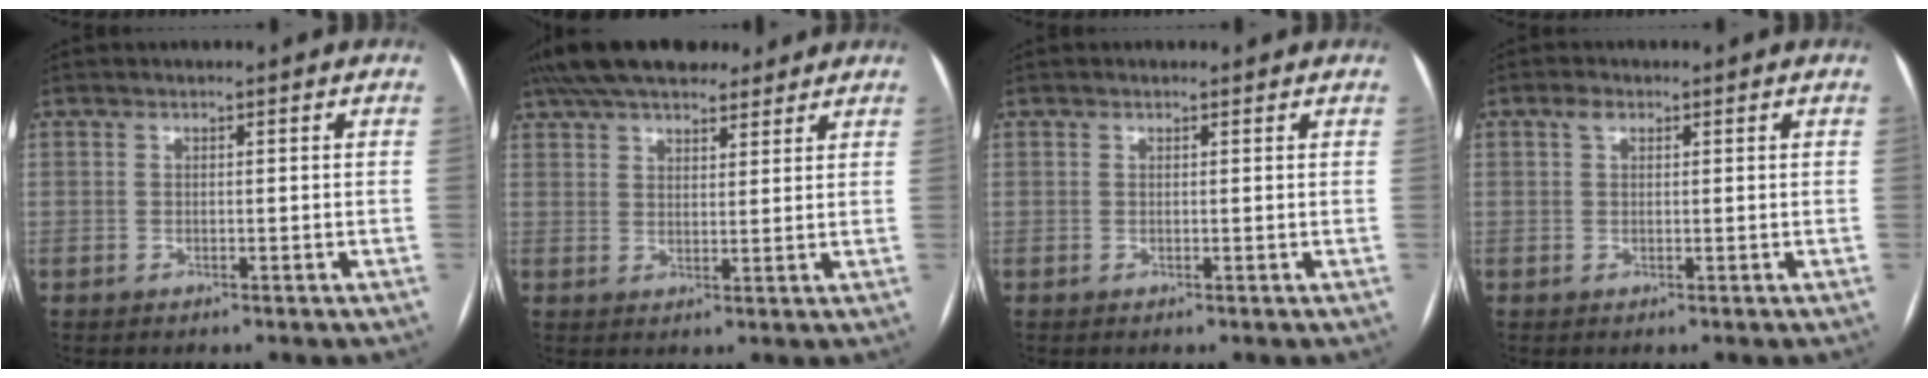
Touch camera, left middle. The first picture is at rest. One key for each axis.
{"total": 15.1, "fx": 12.0, "fy": 5.4, "fz": 7.3, "tx": -0.138, "ty": 0.052, "tz": 0.189}
{"total": 1.1, "fx": 0.9, "fy": 0.3, "fz": 0.5, "tx": -0.015, "ty": 0.019, "tz": 0.015}
{"total": 1.5, "fx": 0.8, "fy": 0.8, "fz": 1.0, "tx": -0.024, "ty": 0.011, "tz": 0.016}